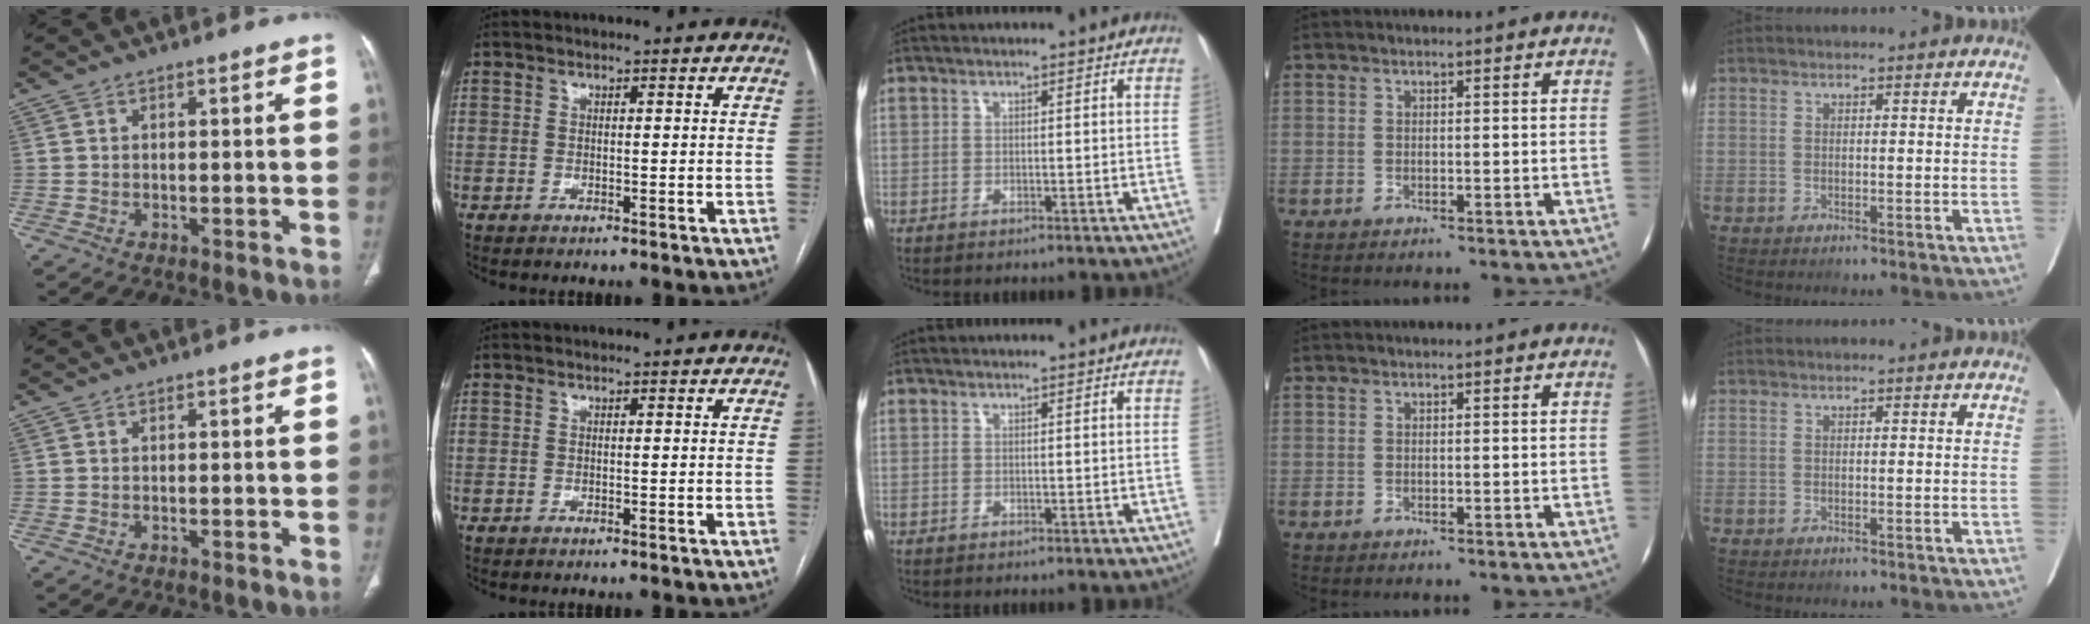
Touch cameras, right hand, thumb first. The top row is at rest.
{}